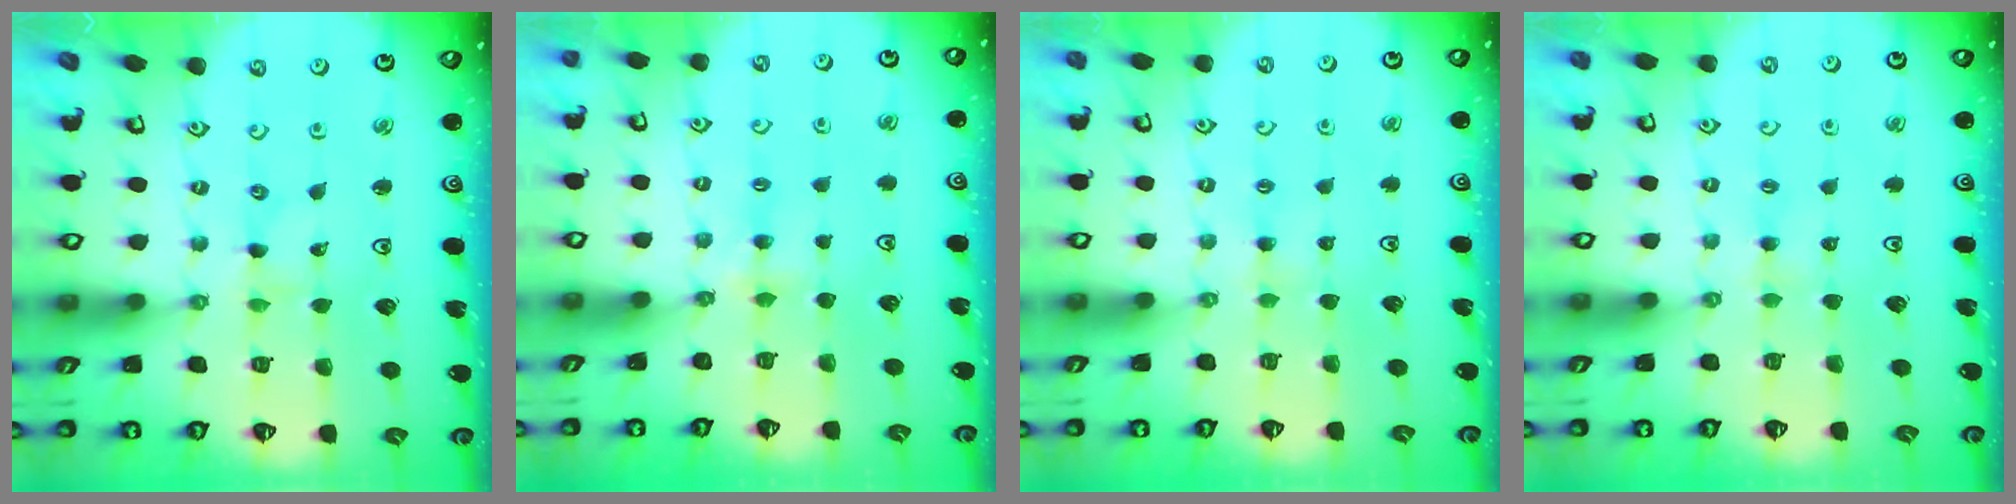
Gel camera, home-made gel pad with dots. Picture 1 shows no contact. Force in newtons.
{"total": 4.5, "press": 4.5, "slide": 0.7}
{"total": 2.7, "press": 2.7, "slide": 0.3}
{"total": 1.7, "press": 1.7, "slide": 0.4}